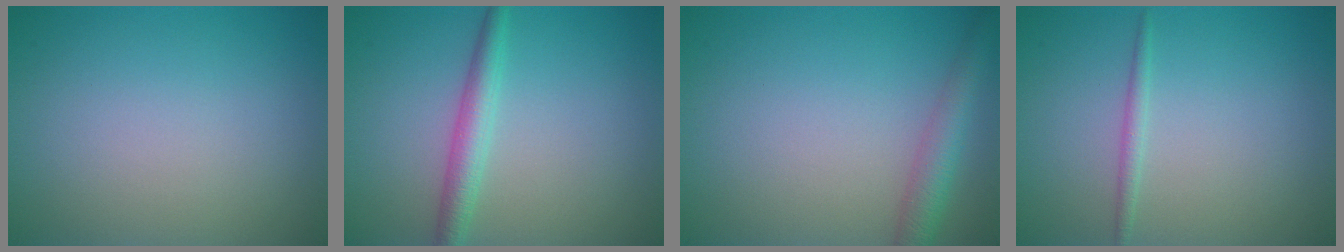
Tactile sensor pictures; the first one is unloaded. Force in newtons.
{"total": 2.7, "press": 2.7, "slide": 0.0}
{"total": 3.0, "press": 3.0, "slide": 0.1}
{"total": 1.0, "press": 1.0, "slide": 0.0}